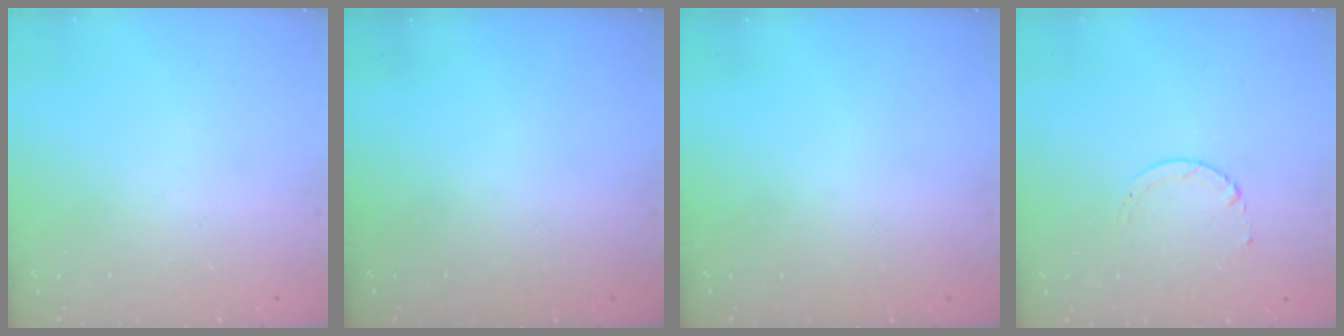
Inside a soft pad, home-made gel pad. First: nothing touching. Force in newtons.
{"total": 0.0}
{"total": 0.0}
{"total": 1.7, "press": 1.7, "slide": 0.2}